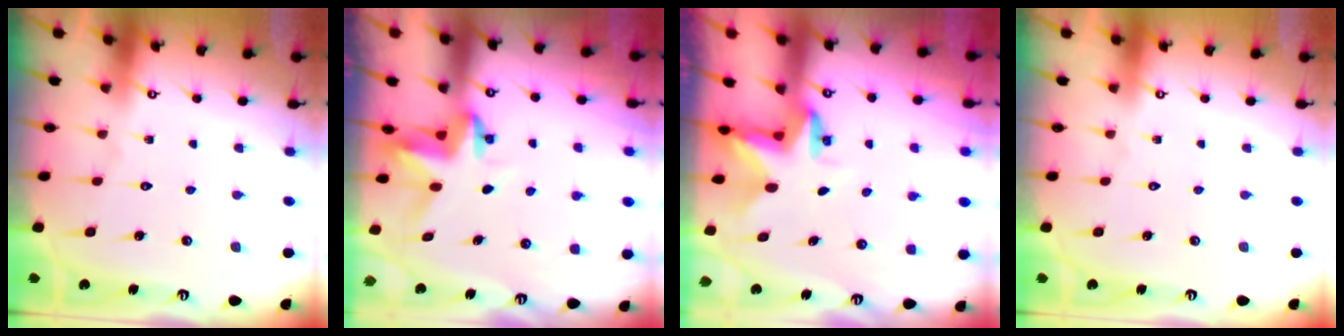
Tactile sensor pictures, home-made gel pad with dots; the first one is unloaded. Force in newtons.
{"total": 3.9, "press": 3.9, "slide": 0.3}
{"total": 3.0, "press": 3.0, "slide": 0.2}
{"total": 0.0}